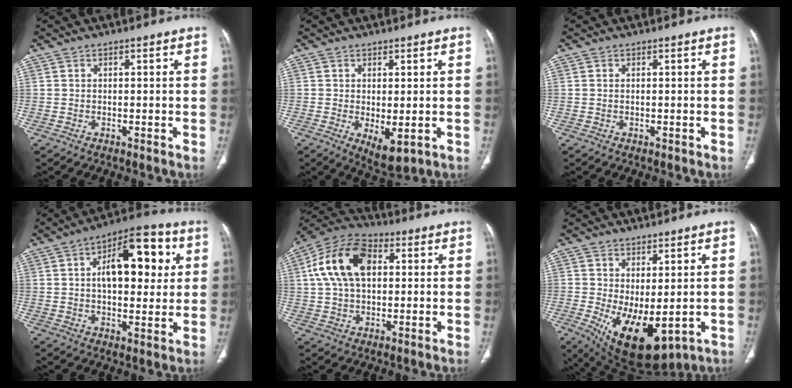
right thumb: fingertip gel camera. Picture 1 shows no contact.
{"total": 5.4, "force": [-1.1, 2.4, 4.7], "torque": [-0.073, -0.016, -0.004]}
{"total": 0.0}
{"total": 16.2, "force": [4.0, 8.1, 13.5], "torque": [-0.154, 0.012, 0.056]}
{"total": 14.9, "force": [3.2, 9.3, 11.1], "torque": [-0.205, 0.021, 0.051]}
{"total": 12.4, "force": [-2.2, 5.8, 10.7], "torque": [-0.171, -0.018, -0.004]}